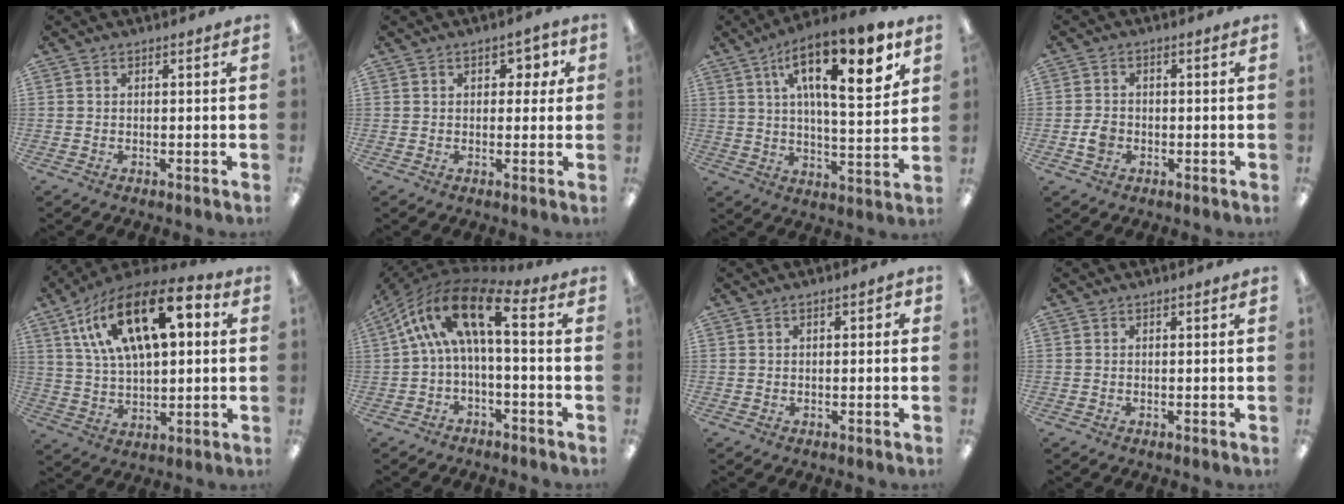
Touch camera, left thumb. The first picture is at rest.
{"total": 5.3, "force": [1.8, 3.1, 3.8], "torque": [-0.047, 0.000, 0.023]}
{"total": 19.6, "force": [9.7, 6.9, 15.5], "torque": [-0.235, -0.033, 0.145]}
{"total": 3.3, "force": [-0.8, 2.6, 1.9], "torque": [-0.033, 0.006, -0.013]}
{"total": 20.9, "force": [9.4, 10.1, 15.8], "torque": [-0.279, -0.026, 0.159]}
{"total": 17.1, "force": [2.9, 7.8, 14.9], "torque": [-0.277, -0.002, 0.049]}
{"total": 1.8, "force": [0.0, 1.1, 1.4], "torque": [-0.017, 0.003, -0.001]}
{"total": 0.0}